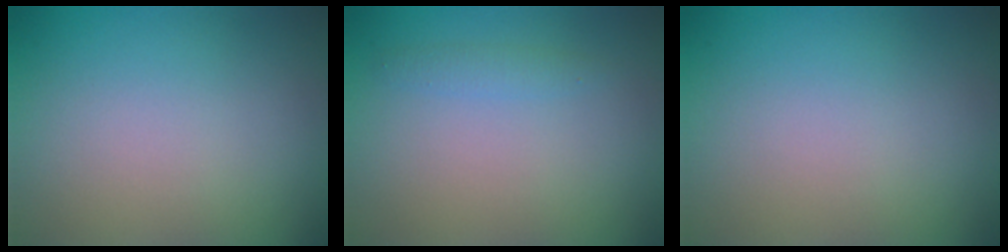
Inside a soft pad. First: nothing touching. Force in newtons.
{"total": 1.1, "press": 1.1, "slide": 0.1}
{"total": 0.0}